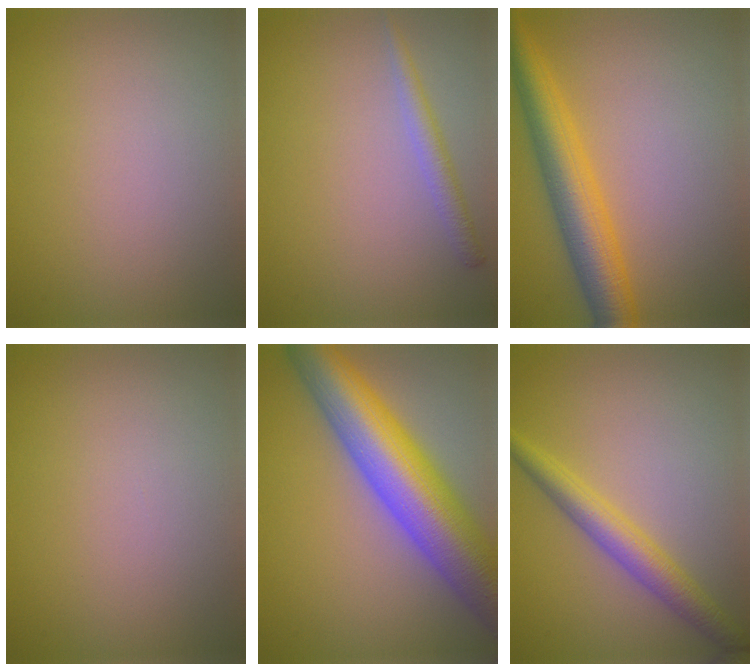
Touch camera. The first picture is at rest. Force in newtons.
{"total": 1.8, "press": 1.8, "slide": 0.1}
{"total": 6.2, "press": 6.2, "slide": 0.1}
{"total": 0.0}
{"total": 11.9, "press": 11.9, "slide": 0.7}
{"total": 3.7, "press": 3.7, "slide": 0.1}